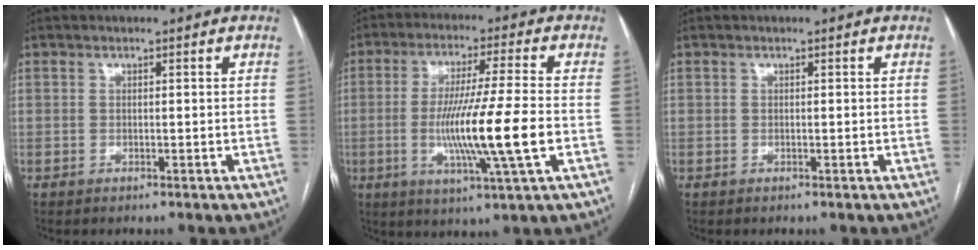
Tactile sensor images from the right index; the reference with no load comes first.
{"total": 13.4, "force": [-2.5, -0.8, 13.2], "torque": [-0.248, -0.018, -0.050]}
{"total": 0.0}